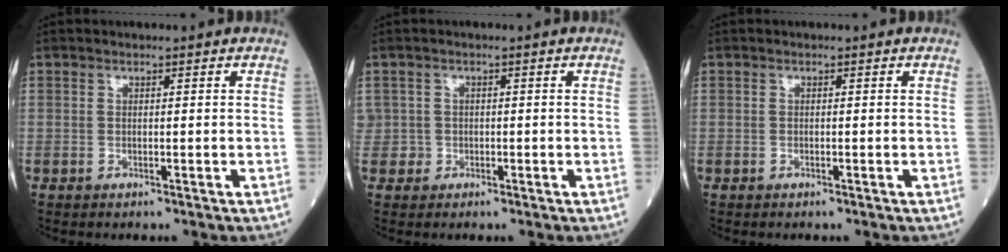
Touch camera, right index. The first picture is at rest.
{"total": 1.7, "force": [-0.3, 1.7, -0.2], "torque": [0.015, 0.010, -0.007]}
{"total": 0.0}